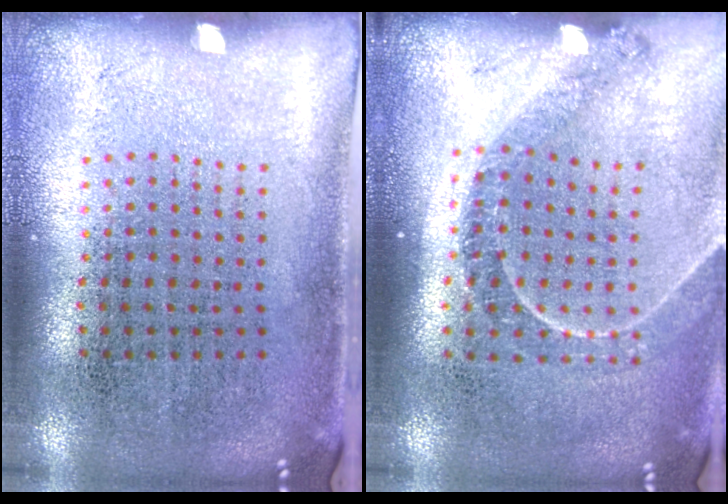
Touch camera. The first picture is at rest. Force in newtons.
{"total": 1.2, "press": 1.2, "slide": 0.2}